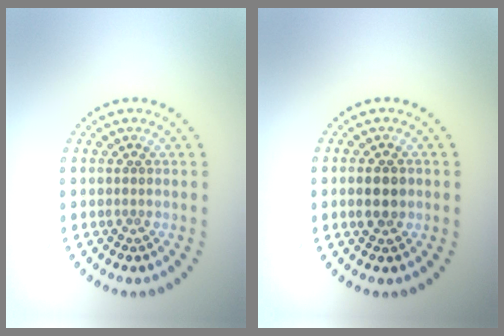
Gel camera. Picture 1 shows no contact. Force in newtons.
{"total": 2.5, "press": 2.5, "slide": 0.1}